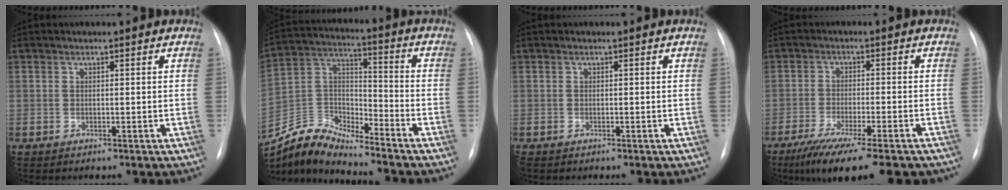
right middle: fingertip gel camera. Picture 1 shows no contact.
{"total": 10.2, "force": [-10.2, 0.3, 0.7], "torque": [-0.023, 0.038, -0.200]}
{"total": 0.5, "force": [-0.4, 0.3, 0.2], "torque": [-0.005, 0.001, -0.006]}
{"total": 15.3, "force": [-11.9, 2.2, 9.4], "torque": [-0.129, -0.032, -0.179]}